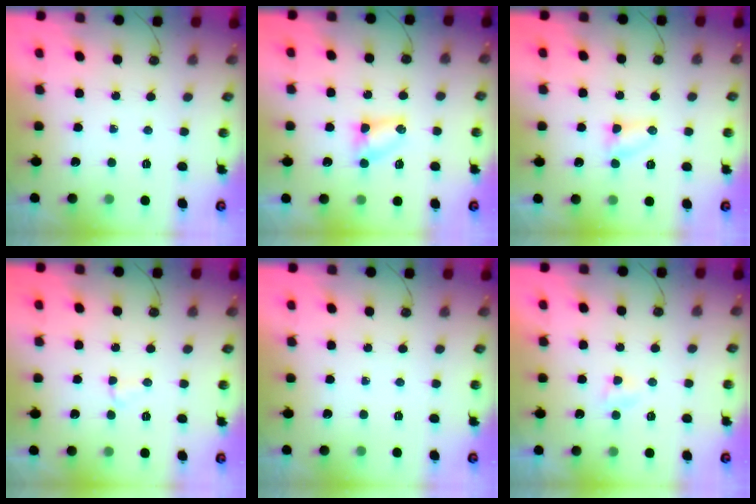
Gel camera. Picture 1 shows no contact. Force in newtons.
{"total": 4.2, "press": 4.1, "slide": 0.5}
{"total": 3.6, "press": 3.5, "slide": 0.4}
{"total": 2.5, "press": 2.5, "slide": 0.4}
{"total": 0.0}
{"total": 2.7, "press": 2.7, "slide": 0.4}